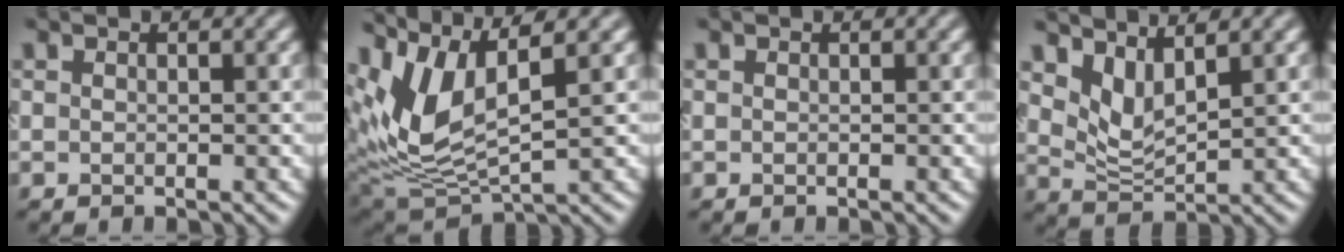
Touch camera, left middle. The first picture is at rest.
{"total": 7.3, "force": [3.3, 2.9, 5.9], "torque": [-0.135, 0.007, 0.068]}
{"total": 0.0}
{"total": 2.7, "force": [2.0, 0.9, 1.6], "torque": [-0.043, -0.007, 0.048]}